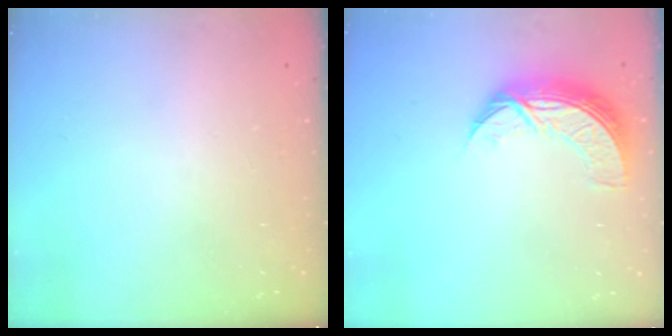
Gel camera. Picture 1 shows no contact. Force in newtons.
{"total": 8.8, "press": 8.7, "slide": 1.0}